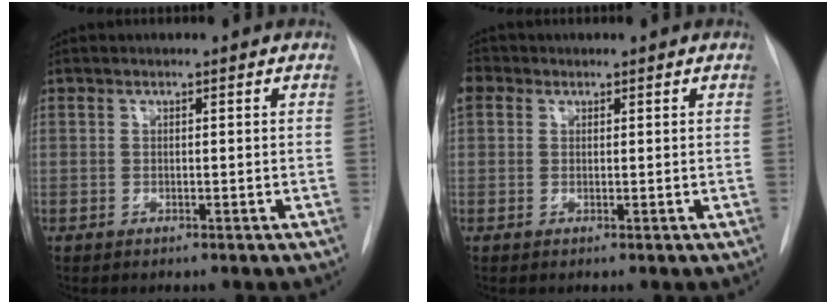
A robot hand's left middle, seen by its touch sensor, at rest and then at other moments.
{"total": 3.3, "force": [1.5, 2.7, 1.1], "torque": [-0.029, 0.020, 0.029]}